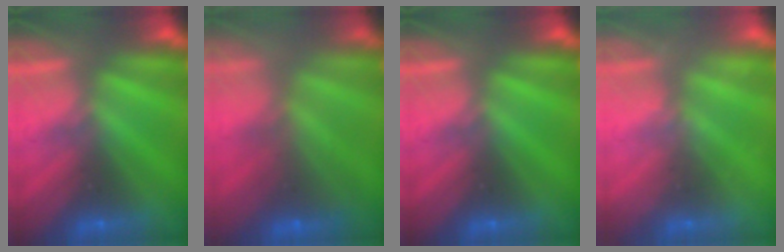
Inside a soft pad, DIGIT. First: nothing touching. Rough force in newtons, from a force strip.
{"total": 6.7}
{"total": 0.0}
{"total": 2.3}